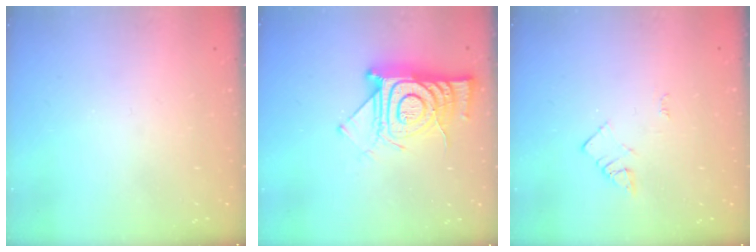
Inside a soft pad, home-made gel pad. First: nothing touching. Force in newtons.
{"total": 15.0, "press": 14.9, "slide": 1.3}
{"total": 2.3, "press": 2.3, "slide": 0.3}